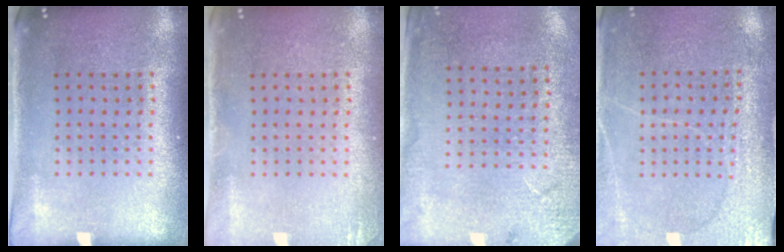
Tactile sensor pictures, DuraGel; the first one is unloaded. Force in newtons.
{"total": 1.1, "press": 1.1, "slide": 0.1}
{"total": 2.6, "press": 2.4, "slide": 1.1}
{"total": 2.9, "press": 2.8, "slide": 0.4}